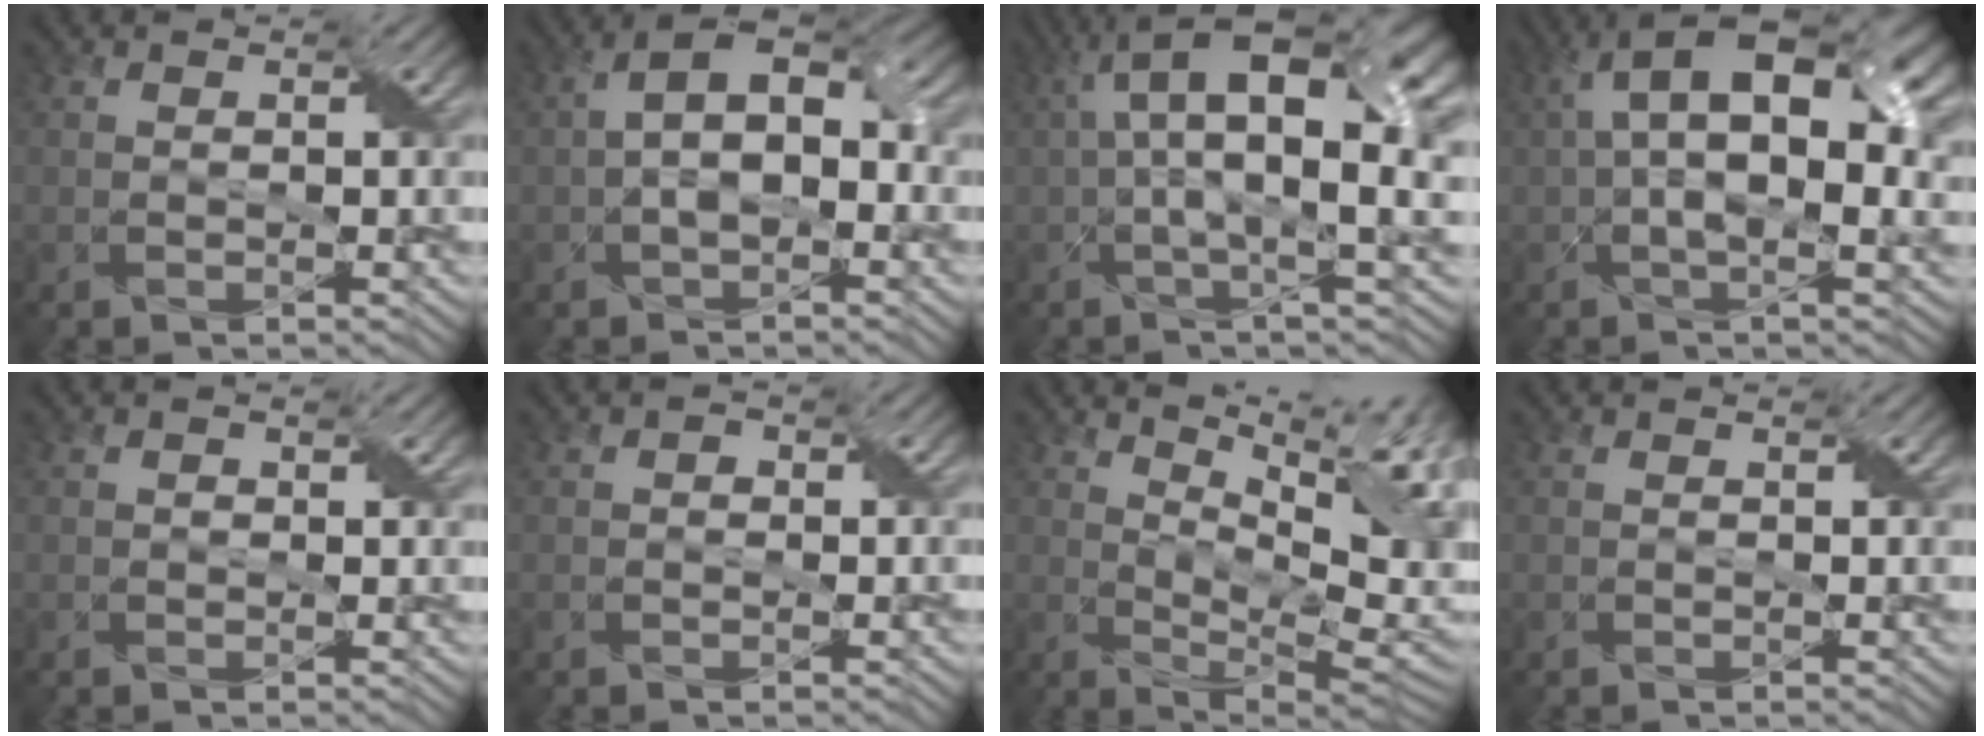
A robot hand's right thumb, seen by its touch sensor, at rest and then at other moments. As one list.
[{"total": 7.4, "force": [0.5, 4.0, 6.2], "torque": [-0.121, 0.009, 0.006]}, {"total": 13.9, "force": [2.6, 3.9, 13.1], "torque": [-0.229, 0.006, 0.047]}, {"total": 14.0, "force": [3.0, 6.0, 12.3], "torque": [-0.212, 0.010, 0.043]}, {"total": 0.8, "force": [0.2, 0.7, 0.4], "torque": [-0.007, -0.004, 0.004]}, {"total": 0.8, "force": [0.0, 0.7, 0.3], "torque": [-0.004, -0.003, -0.003]}, {"total": 14.9, "force": [6.5, 5.3, 12.3], "torque": [-0.185, 0.032, 0.099]}, {"total": 0.0}]